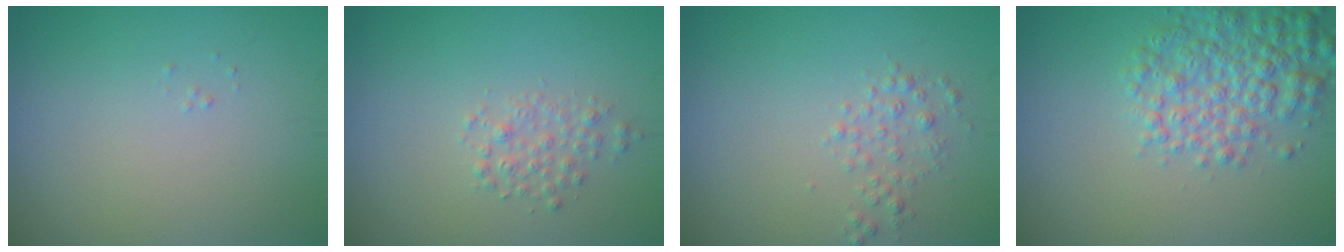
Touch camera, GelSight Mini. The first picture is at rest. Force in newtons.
{"total": 1.6, "press": 1.6, "slide": 0.0}
{"total": 1.5, "press": 1.5, "slide": 0.0}
{"total": 5.0, "press": 5.0, "slide": 0.1}